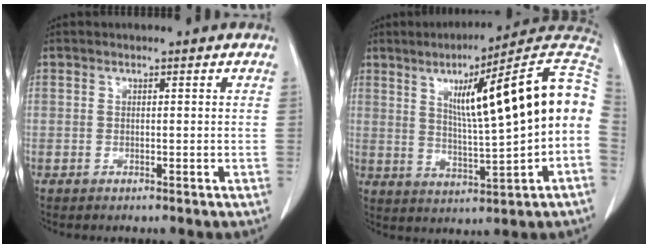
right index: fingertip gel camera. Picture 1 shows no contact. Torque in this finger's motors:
{"motor_torque": [2.14, 0.00, 0.49, 0.21]}